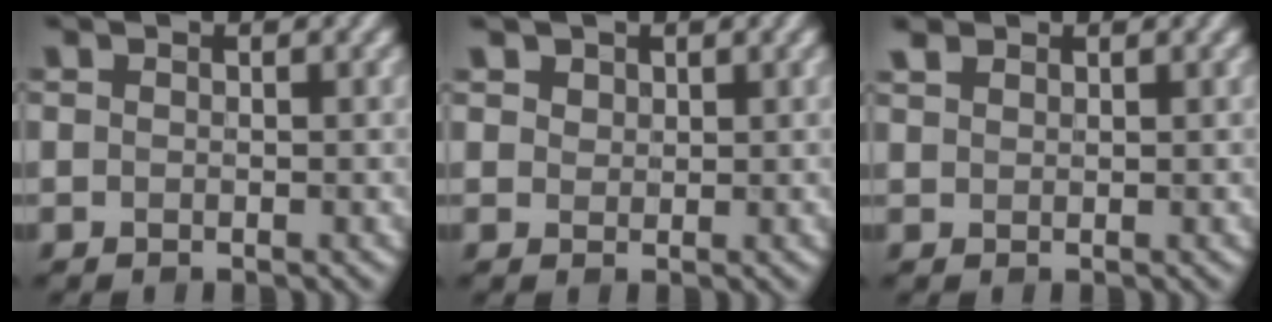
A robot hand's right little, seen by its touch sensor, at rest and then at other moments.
{"total": 1.4, "force": [1.0, 0.9, 0.3], "torque": [-0.010, -0.006, 0.025]}
{"total": 1.3, "force": [1.1, 0.6, 0.4], "torque": [-0.014, 0.005, 0.027]}